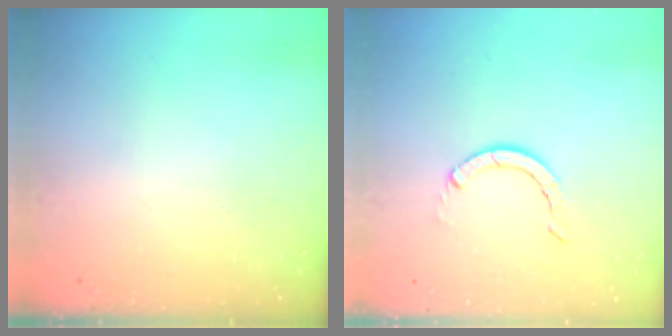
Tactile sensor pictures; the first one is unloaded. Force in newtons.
{"total": 3.4, "press": 3.4, "slide": 0.3}